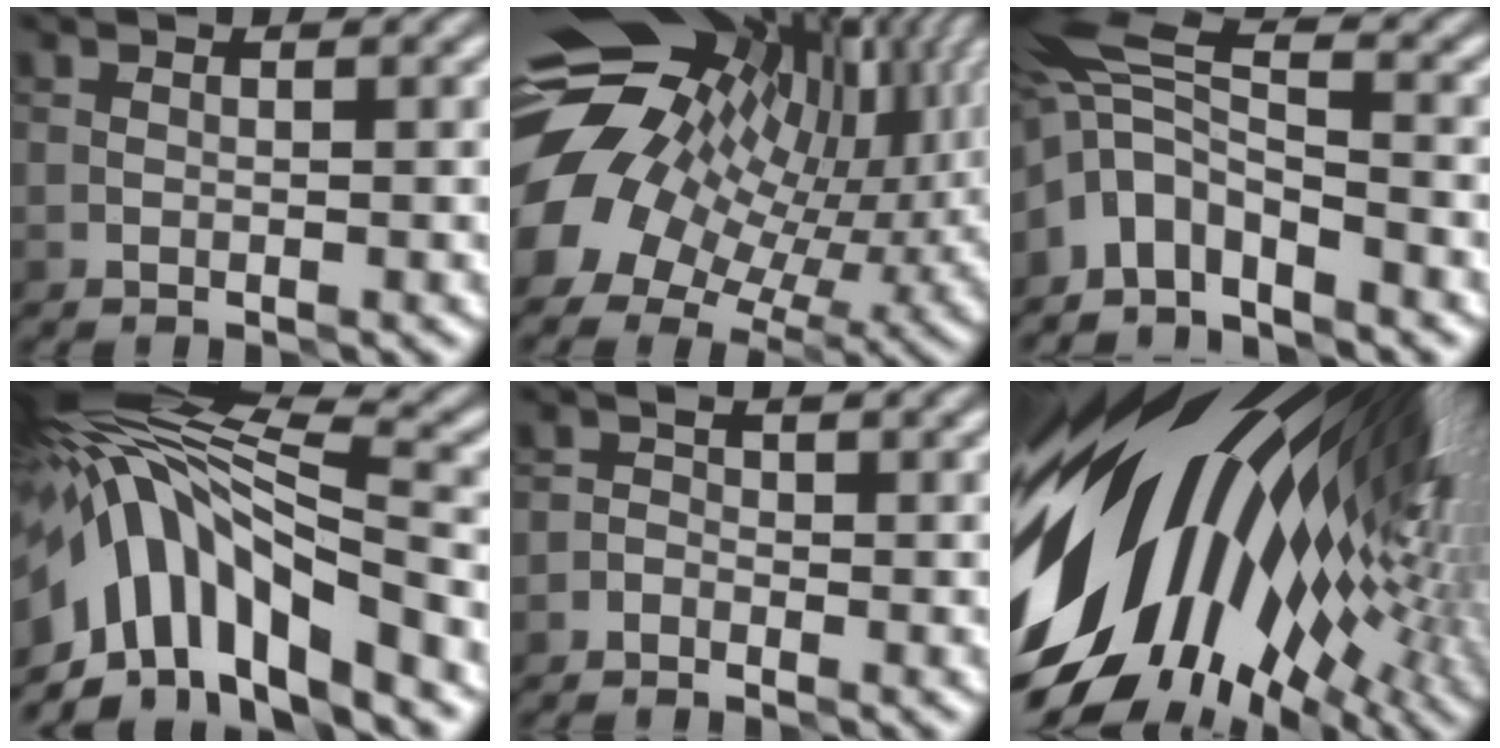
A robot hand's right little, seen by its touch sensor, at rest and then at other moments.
{"total": 16.7, "force": [2.8, 11.4, 11.9], "torque": [-0.220, -0.006, 0.082]}
{"total": 5.7, "force": [-3.4, 2.4, 4.0], "torque": [-0.072, 0.012, -0.078]}
{"total": 11.0, "force": [-4.2, 4.3, 9.2], "torque": [-0.146, 0.025, -0.072]}
{"total": 0.8, "force": [-0.7, 0.4, 0.0], "torque": [0.004, 0.008, -0.015]}
{"total": 18.8, "force": [-0.1, 10.8, 15.4], "torque": [-0.272, -0.030, -0.006]}